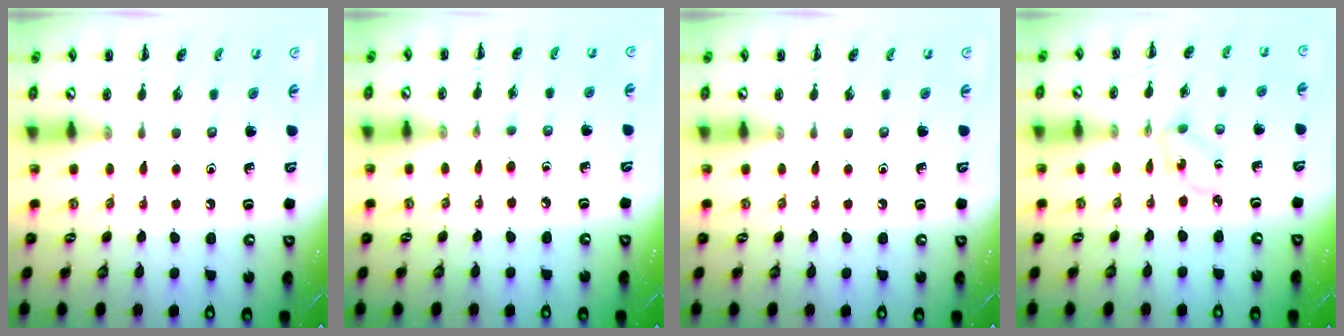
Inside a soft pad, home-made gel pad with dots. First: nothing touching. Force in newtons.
{"total": 2.4, "press": 2.1, "slide": 1.0}
{"total": 0.0}
{"total": 2.0, "press": 2.0, "slide": 0.5}